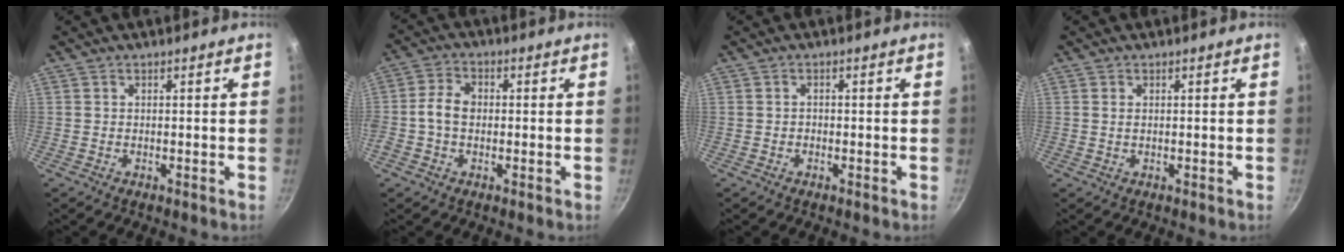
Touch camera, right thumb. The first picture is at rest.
{"total": 5.5, "force": [-0.4, 3.9, 3.8], "torque": [-0.071, 0.016, -0.020]}
{"total": 0.6, "force": [-0.3, 0.5, 0.3], "torque": [-0.005, 0.003, -0.005]}
{"total": 0.8, "force": [0.2, 0.4, 0.6], "torque": [-0.012, 0.000, 0.004]}